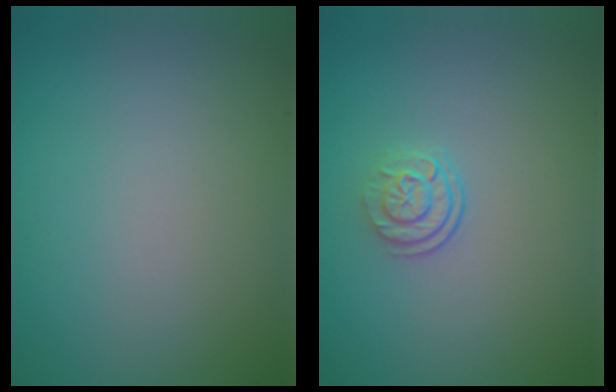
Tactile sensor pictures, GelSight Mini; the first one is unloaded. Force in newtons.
{"total": 2.4, "press": 1.7, "slide": 1.6}